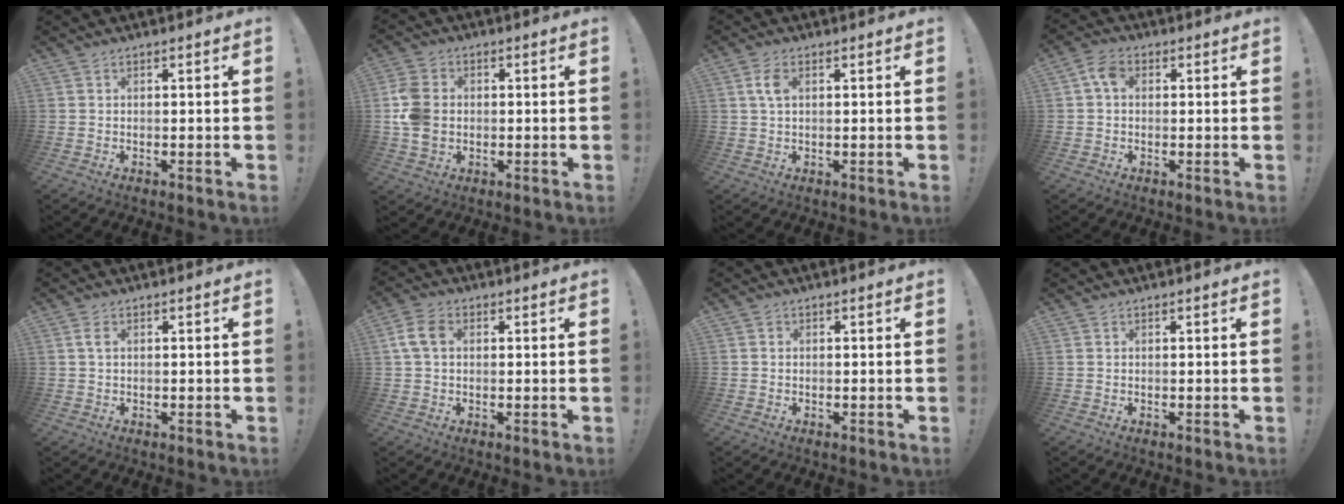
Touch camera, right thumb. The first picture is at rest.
{"total": 11.7, "force": [-0.1, 9.1, 7.5], "torque": [-0.163, 0.006, -0.001]}
{"total": 3.9, "force": [1.2, 2.0, 3.2], "torque": [-0.052, 0.001, 0.018]}
{"total": 5.1, "force": [0.8, 3.4, 3.7], "torque": [-0.063, 0.010, 0.018]}
{"total": 2.2, "force": [0.6, 1.3, 1.6], "torque": [-0.029, 0.004, 0.009]}
{"total": 7.0, "force": [1.1, 4.7, 5.1], "torque": [-0.108, 0.012, 0.025]}
{"total": 1.1, "force": [-0.2, 1.1, 0.0], "torque": [-0.002, 0.004, -0.003]}
{"total": 0.0}